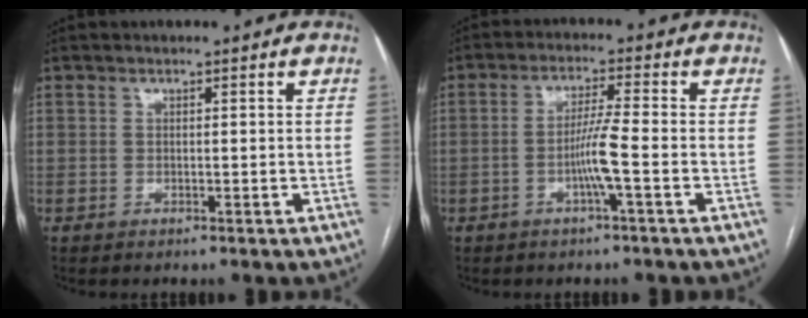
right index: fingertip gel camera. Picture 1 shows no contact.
{"total": 5.1, "force": [-1.5, -0.7, 4.8], "torque": [-0.096, 0.004, -0.029]}